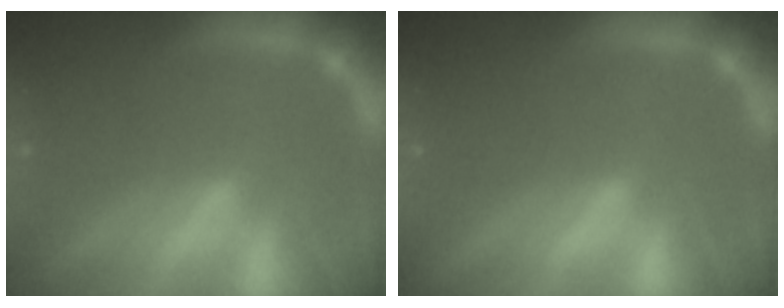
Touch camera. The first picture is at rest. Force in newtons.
{"total": 0.0}